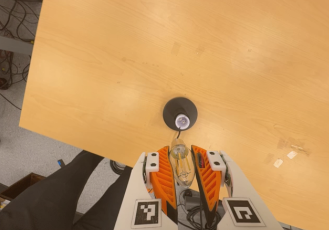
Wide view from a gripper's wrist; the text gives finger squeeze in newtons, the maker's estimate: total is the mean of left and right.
{"total": 23.3, "left": 26.3, "right": 20.4}